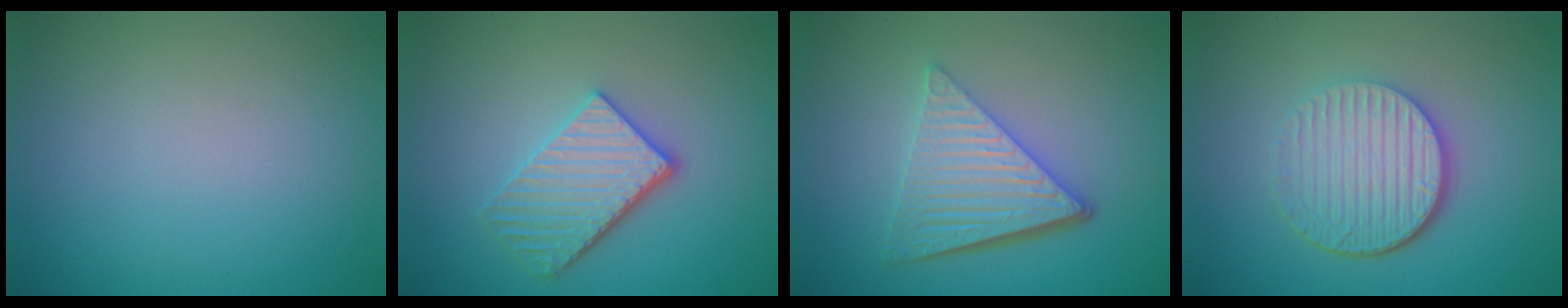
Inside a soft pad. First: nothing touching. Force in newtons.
{"total": 4.0, "press": 3.4, "slide": 2.1}
{"total": 6.3, "press": 4.2, "slide": 4.6}
{"total": 5.5, "press": 3.9, "slide": 3.9}